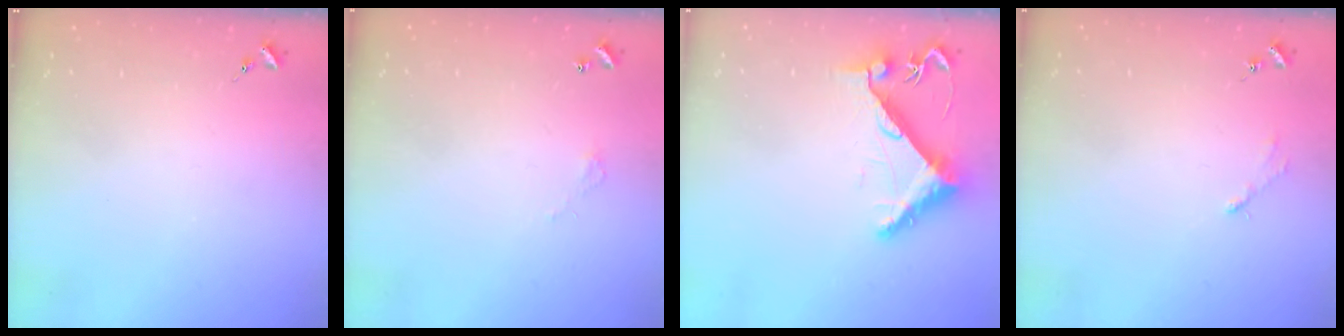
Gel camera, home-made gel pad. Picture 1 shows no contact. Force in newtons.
{"total": 2.7, "press": 2.7, "slide": 0.2}
{"total": 8.4, "press": 8.4, "slide": 0.4}
{"total": 2.9, "press": 2.9, "slide": 0.4}